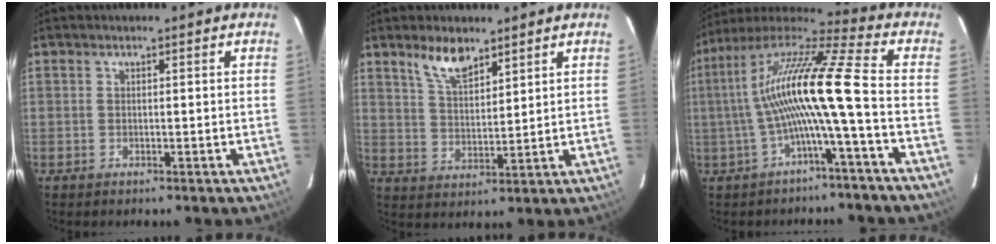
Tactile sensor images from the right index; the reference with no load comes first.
{"total": 6.8, "force": [5.0, 2.6, 3.8], "torque": [-0.066, 0.002, 0.098]}
{"total": 14.9, "force": [-2.4, -0.5, 14.7], "torque": [-0.268, 0.009, -0.044]}